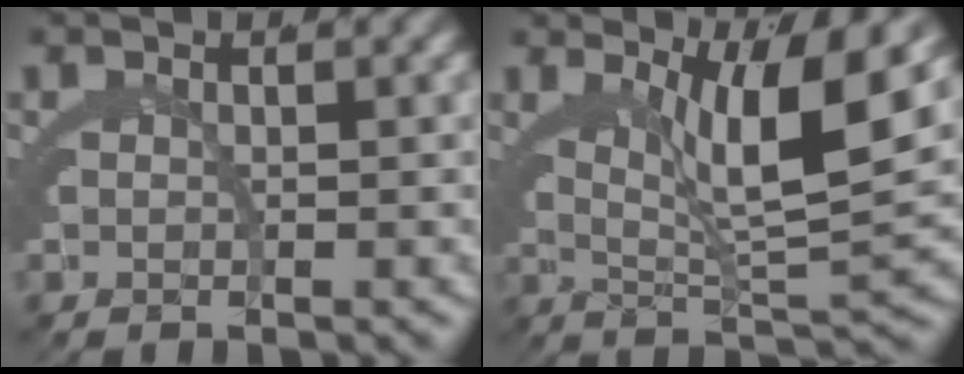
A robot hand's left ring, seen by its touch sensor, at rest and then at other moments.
{"total": 7.8, "force": [2.9, 1.7, 7.0], "torque": [-0.109, 0.000, 0.048]}